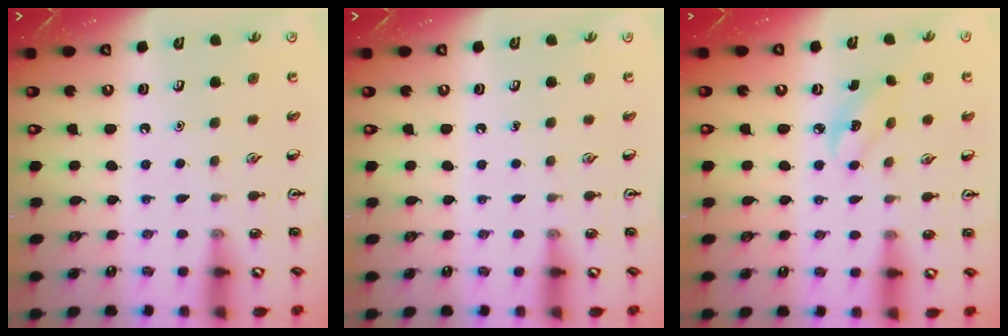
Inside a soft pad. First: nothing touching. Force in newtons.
{"total": 0.0}
{"total": 2.8, "press": 2.7, "slide": 0.8}